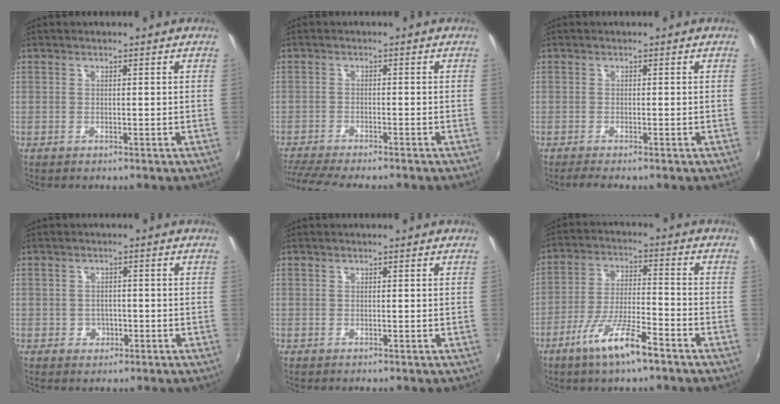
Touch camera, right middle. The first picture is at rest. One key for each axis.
{"total": 9.2, "fx": -8.2, "fy": 0.7, "fz": 4.1, "tx": -0.102, "ty": -0.026, "tz": -0.135}
{"total": 2.0, "fx": -1.7, "fy": 0.0, "fz": 1.0, "tx": -0.023, "ty": -0.010, "tz": -0.031}
{"total": 2.9, "fx": -1.0, "fy": 2.6, "fz": 0.6, "tx": -0.013, "ty": 0.003, "tz": -0.014}
{"total": 0.0}
{"total": 10.8, "fx": -7.0, "fy": 1.8, "fz": 8.0, "tx": -0.161, "ty": -0.010, "tz": -0.127}